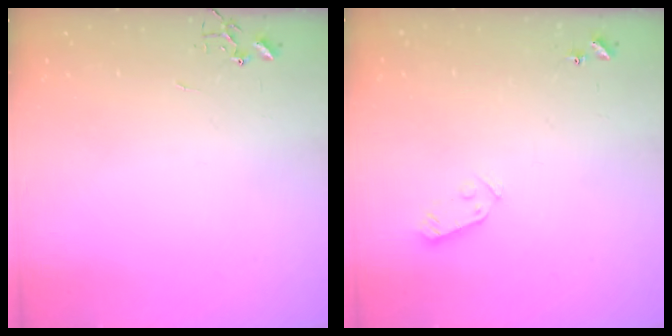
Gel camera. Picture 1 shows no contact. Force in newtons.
{"total": 3.9, "press": 3.8, "slide": 0.9}